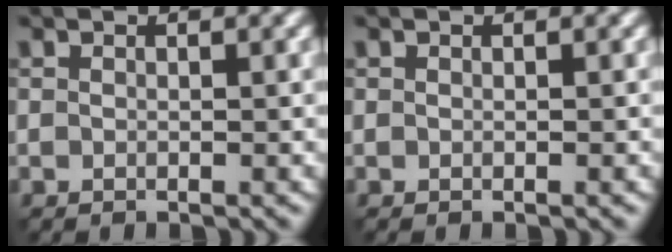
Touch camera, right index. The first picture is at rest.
{"total": 0.0}